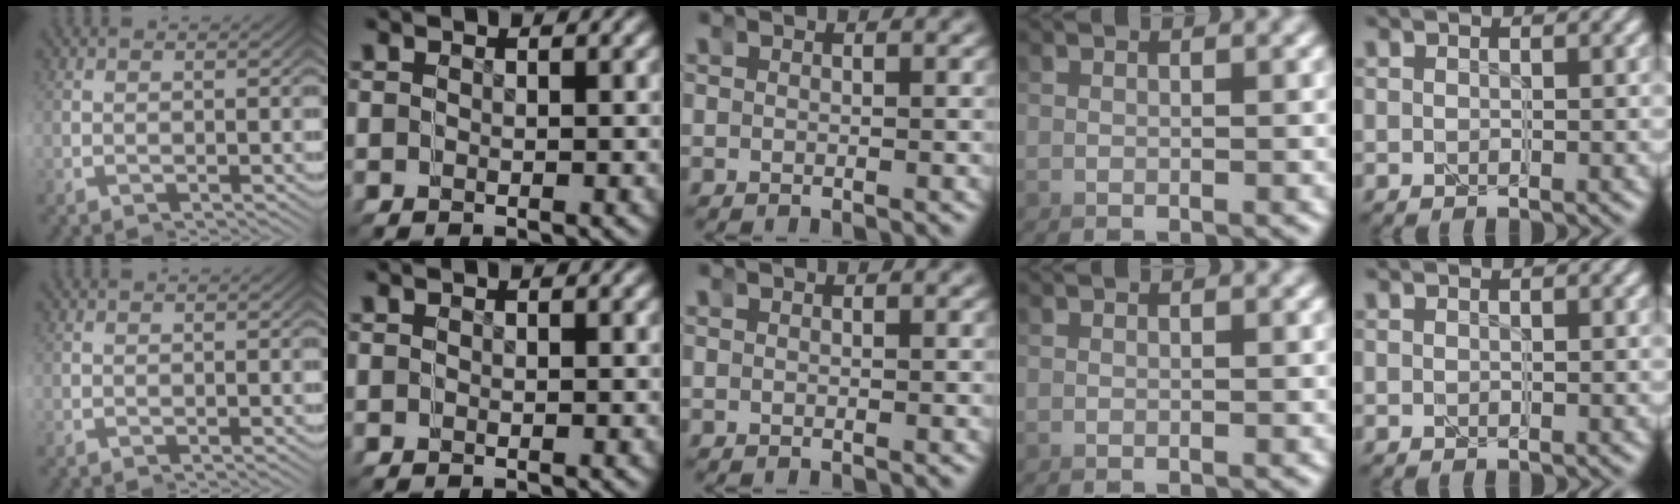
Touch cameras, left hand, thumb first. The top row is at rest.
{}